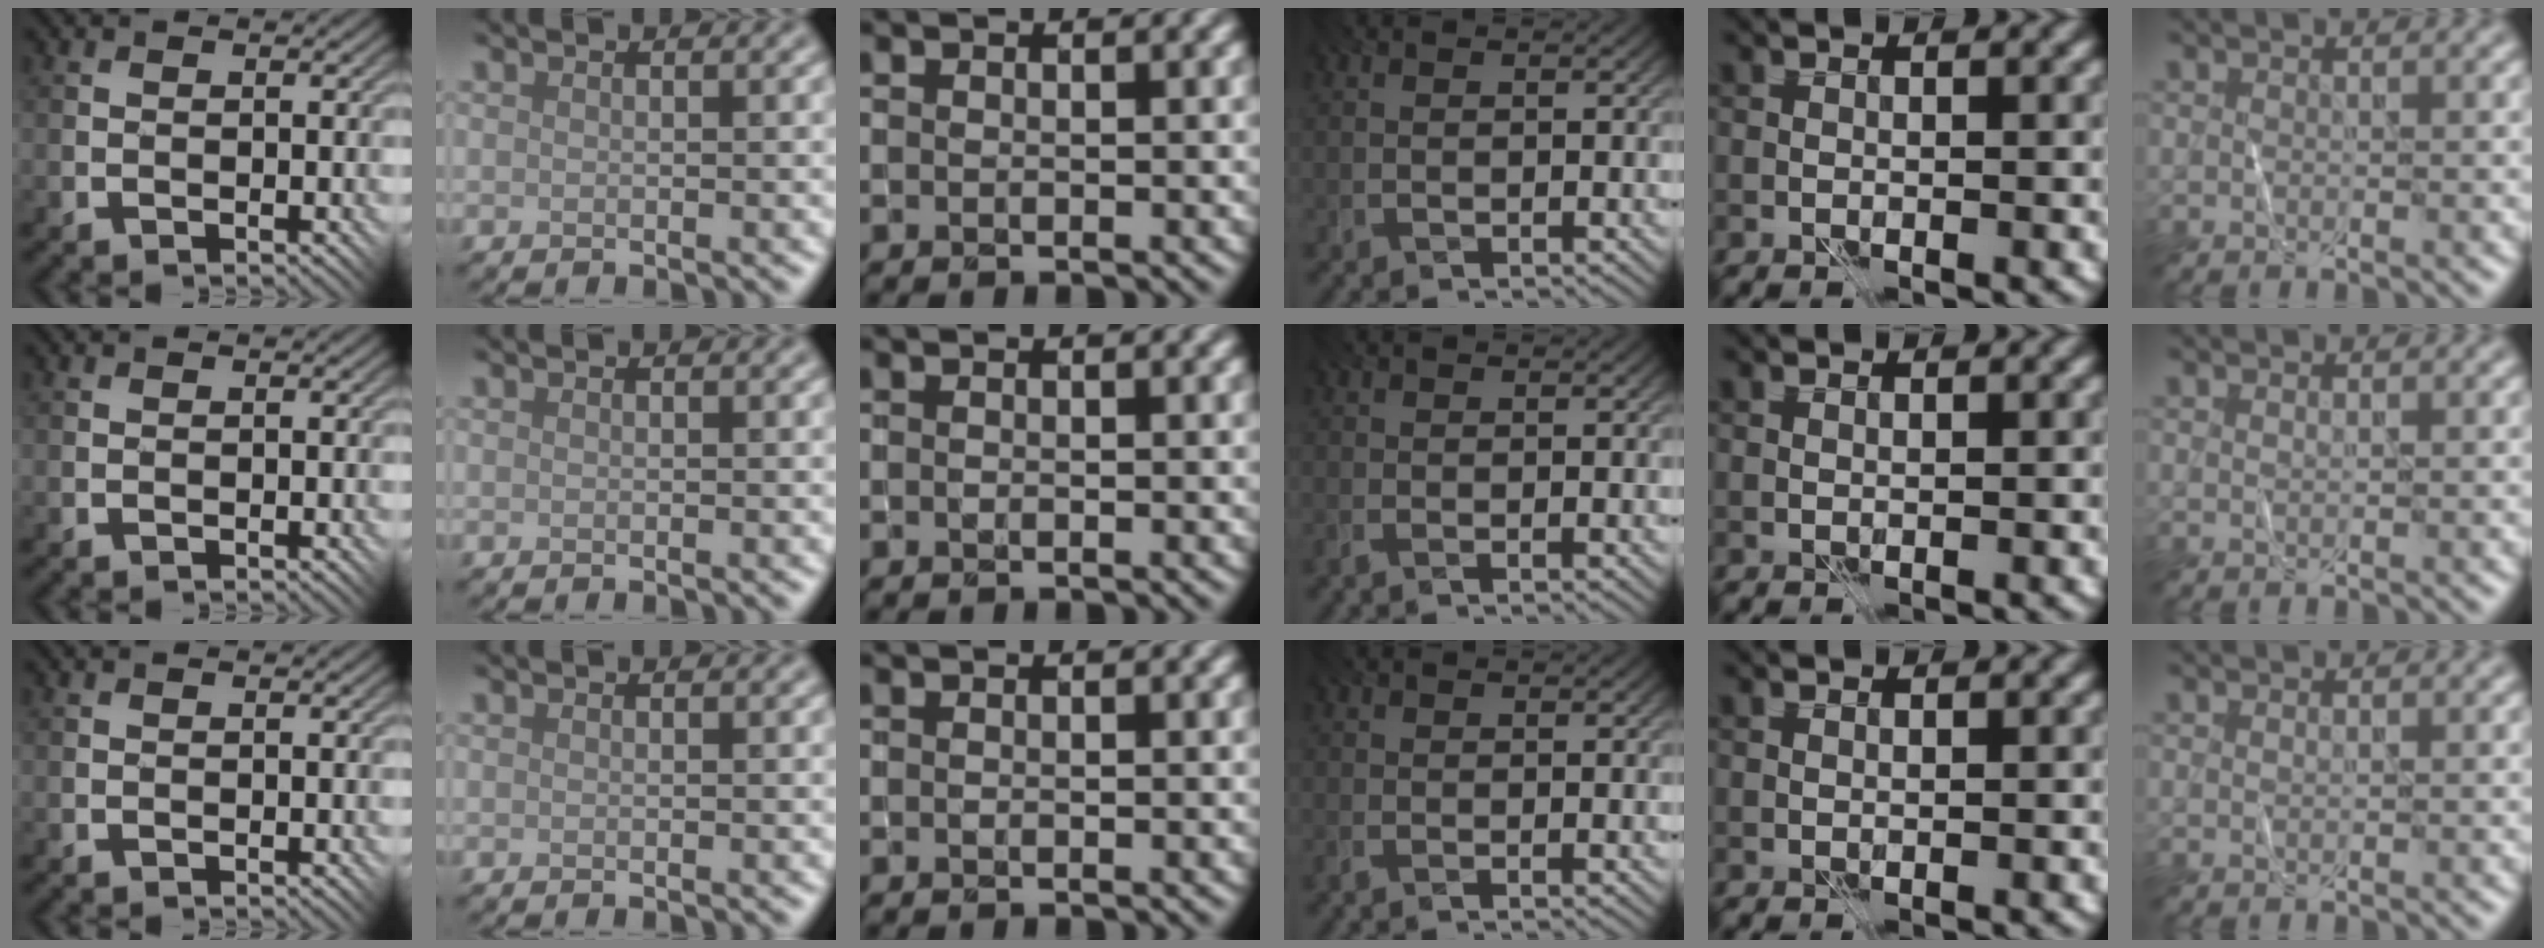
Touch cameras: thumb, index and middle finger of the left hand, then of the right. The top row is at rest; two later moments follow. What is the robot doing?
{"motion": "fold", "object": "shorts"}